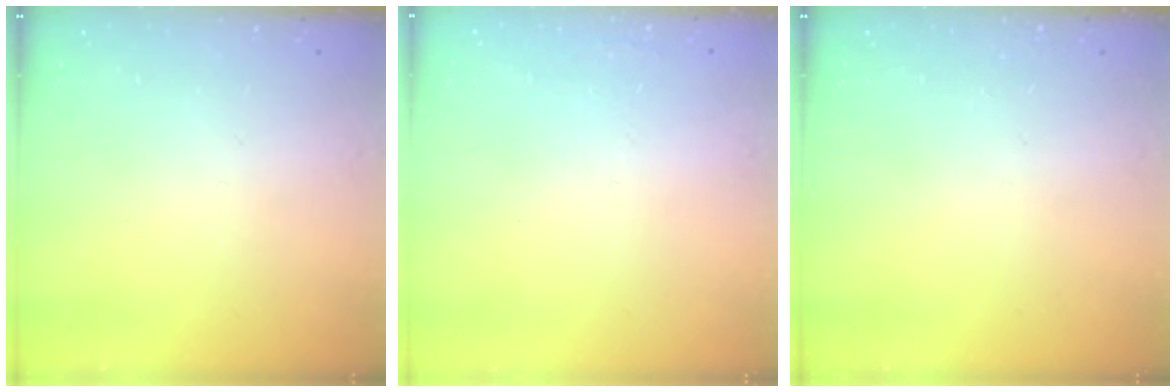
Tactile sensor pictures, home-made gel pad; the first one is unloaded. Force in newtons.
{"total": 1.6, "press": 1.6, "slide": 0.1}
{"total": 0.0}